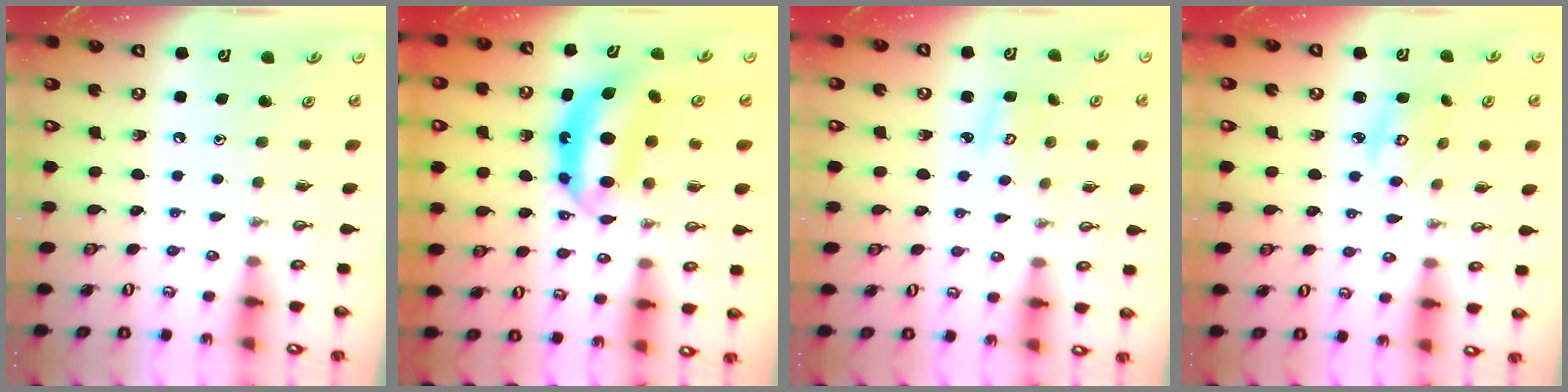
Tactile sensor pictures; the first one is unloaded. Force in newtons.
{"total": 8.0, "press": 8.0, "slide": 0.6}
{"total": 3.3, "press": 3.3, "slide": 0.3}
{"total": 4.5, "press": 4.4, "slide": 0.2}